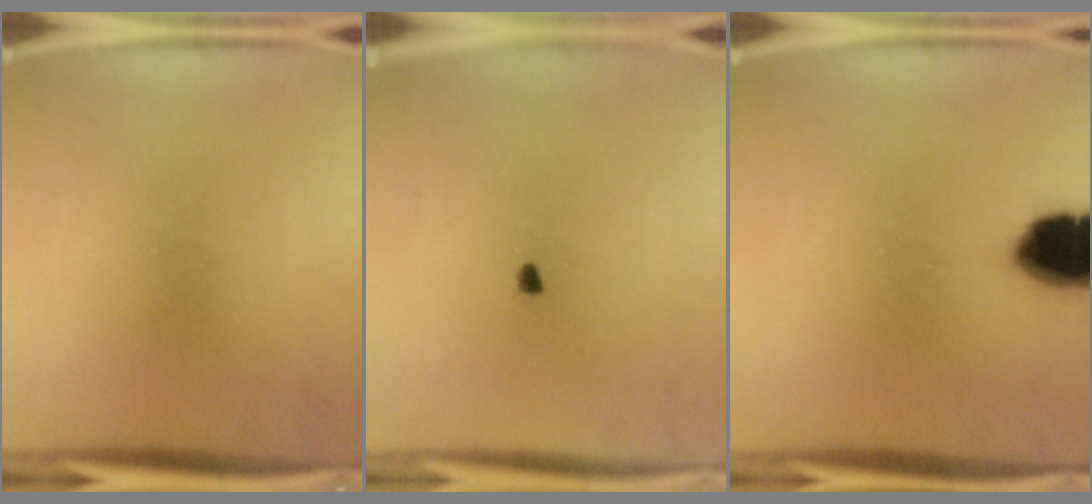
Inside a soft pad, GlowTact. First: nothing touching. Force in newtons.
{"total": 1.0}
{"total": 12.6}